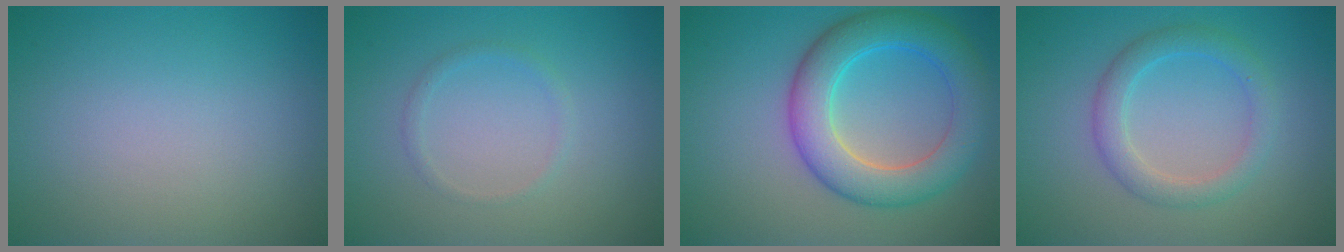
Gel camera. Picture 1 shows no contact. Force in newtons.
{"total": 0.9, "press": 0.9, "slide": 0.1}
{"total": 6.9, "press": 6.9, "slide": 0.3}
{"total": 3.0, "press": 3.0, "slide": 0.1}